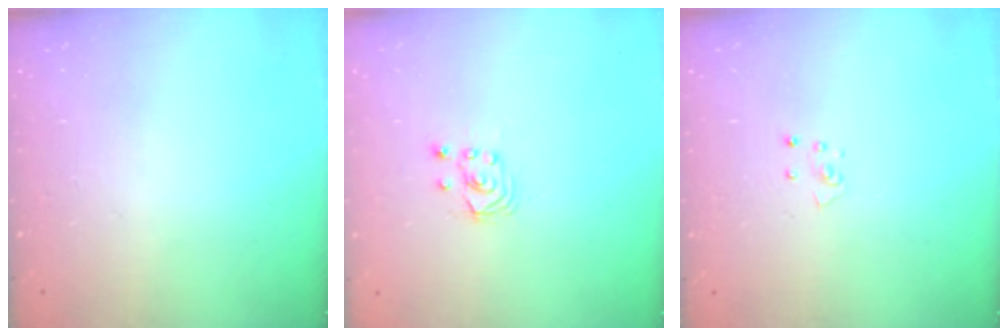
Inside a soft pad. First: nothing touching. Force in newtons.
{"total": 2.6, "press": 2.6, "slide": 0.3}
{"total": 3.3, "press": 3.3, "slide": 0.3}